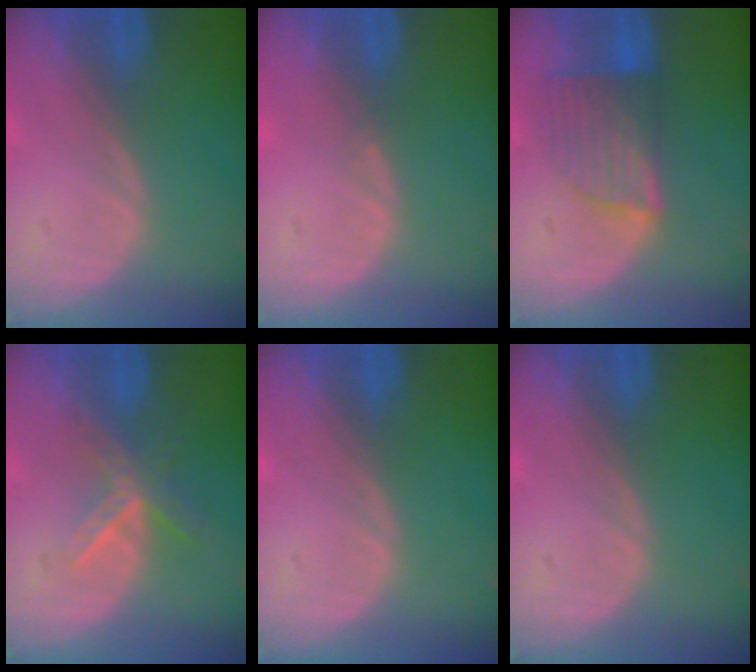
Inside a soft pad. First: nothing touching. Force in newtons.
{"total": 0.6, "press": 0.5, "slide": 0.4}
{"total": 7.2, "press": 6.3, "slide": 3.4}
{"total": 5.7, "press": 5.0, "slide": 2.8}
{"total": 0.0}
{"total": 0.0}